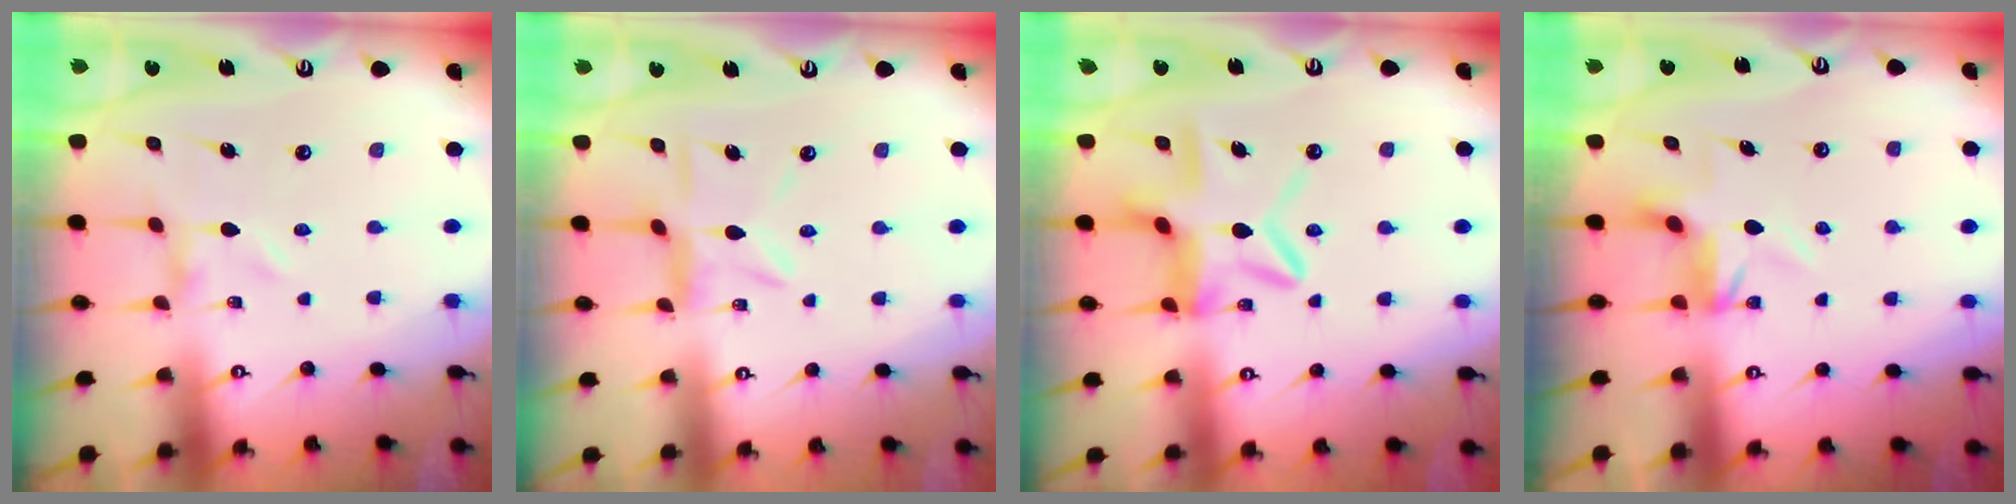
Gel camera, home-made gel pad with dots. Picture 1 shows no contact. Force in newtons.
{"total": 7.4, "press": 7.4, "slide": 0.7}
{"total": 11.6, "press": 11.6, "slide": 1.1}
{"total": 5.1, "press": 5.1, "slide": 0.2}